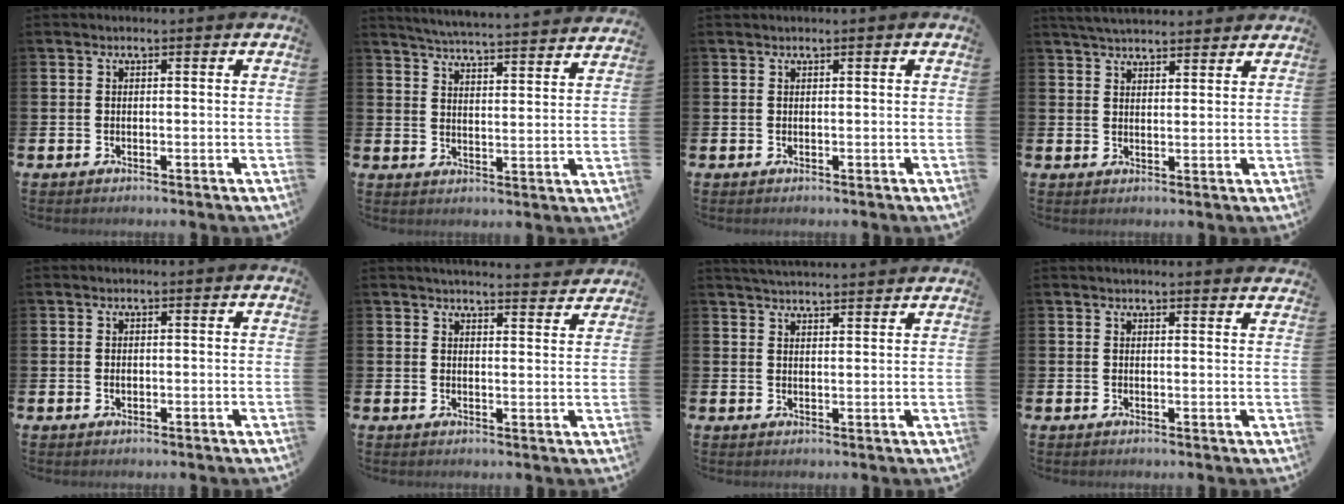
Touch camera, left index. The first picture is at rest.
{"total": 5.4, "force": [5.3, -0.3, 0.7], "torque": [-0.027, -0.048, 0.089]}
{"total": 0.0}
{"total": 4.0, "force": [3.9, 0.5, 0.6], "torque": [-0.016, -0.017, 0.073]}
{"total": 0.7, "force": [0.0, 0.5, 0.5], "torque": [-0.004, 0.002, -0.002]}
{"total": 4.2, "force": [4.2, 0.1, 0.3], "torque": [-0.003, -0.030, 0.073]}
{"total": 3.7, "force": [3.7, -0.2, 0.0], "torque": [-0.011, -0.018, 0.067]}
{"total": 2.0, "force": [2.0, -0.2, -0.1], "torque": [0.004, -0.012, 0.036]}